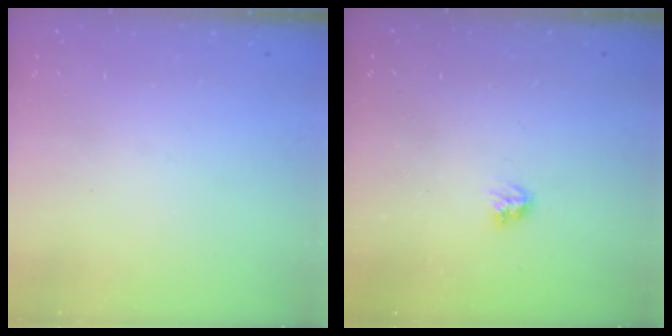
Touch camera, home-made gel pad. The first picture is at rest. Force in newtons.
{"total": 3.4, "press": 3.4, "slide": 0.4}